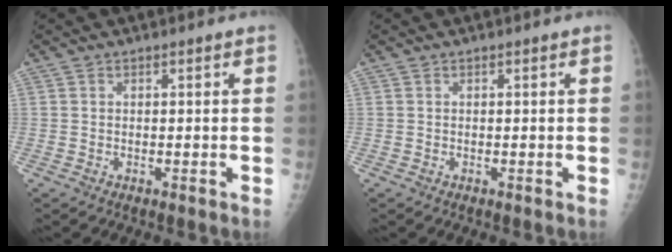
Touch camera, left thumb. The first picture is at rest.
{"total": 0.0}